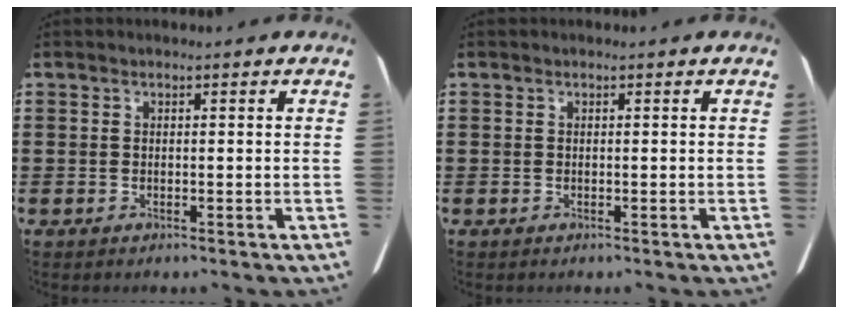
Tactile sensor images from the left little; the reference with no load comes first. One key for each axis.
{"total": 0.0}